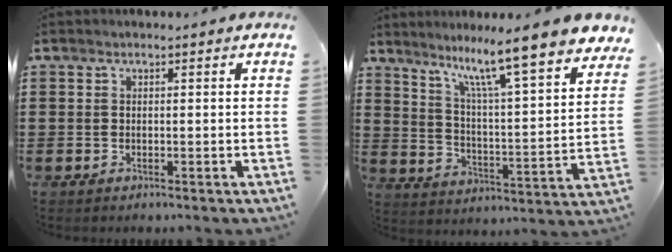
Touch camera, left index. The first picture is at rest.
{"total": 10.4, "force": [8.7, -0.7, 5.6], "torque": [-0.126, -0.069, 0.134]}